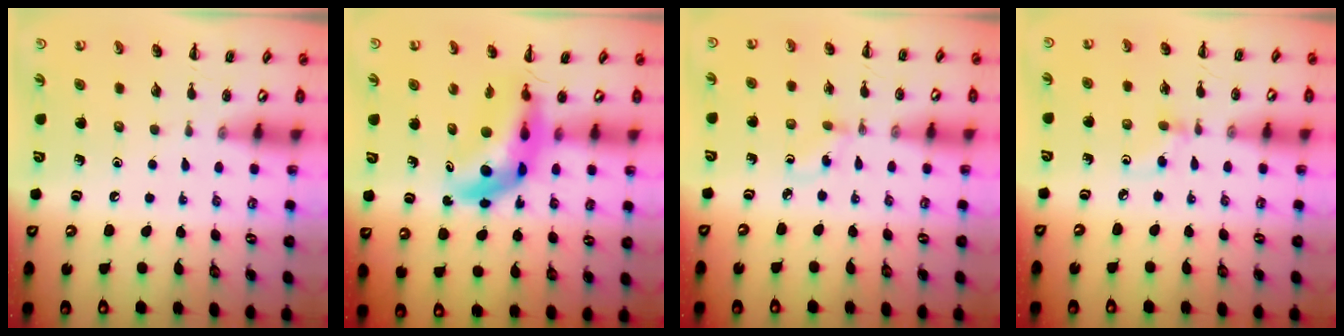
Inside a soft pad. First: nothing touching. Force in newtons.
{"total": 9.2, "press": 8.7, "slide": 2.9}
{"total": 1.5, "press": 1.3, "slide": 0.8}
{"total": 2.7, "press": 2.4, "slide": 1.1}